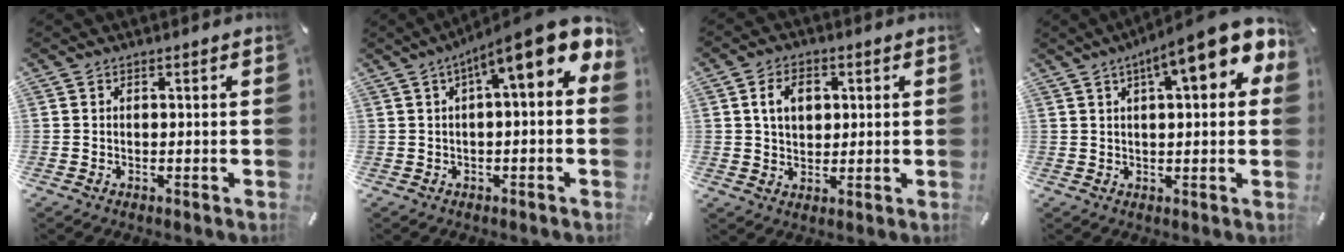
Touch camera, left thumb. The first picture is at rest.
{"total": 12.2, "force": [5.1, 2.7, 10.8], "torque": [-0.164, -0.038, 0.080]}
{"total": 6.2, "force": [1.5, 4.8, 3.7], "torque": [-0.059, 0.003, 0.021]}
{"total": 12.9, "force": [6.2, 3.3, 10.8], "torque": [-0.161, -0.025, 0.097]}